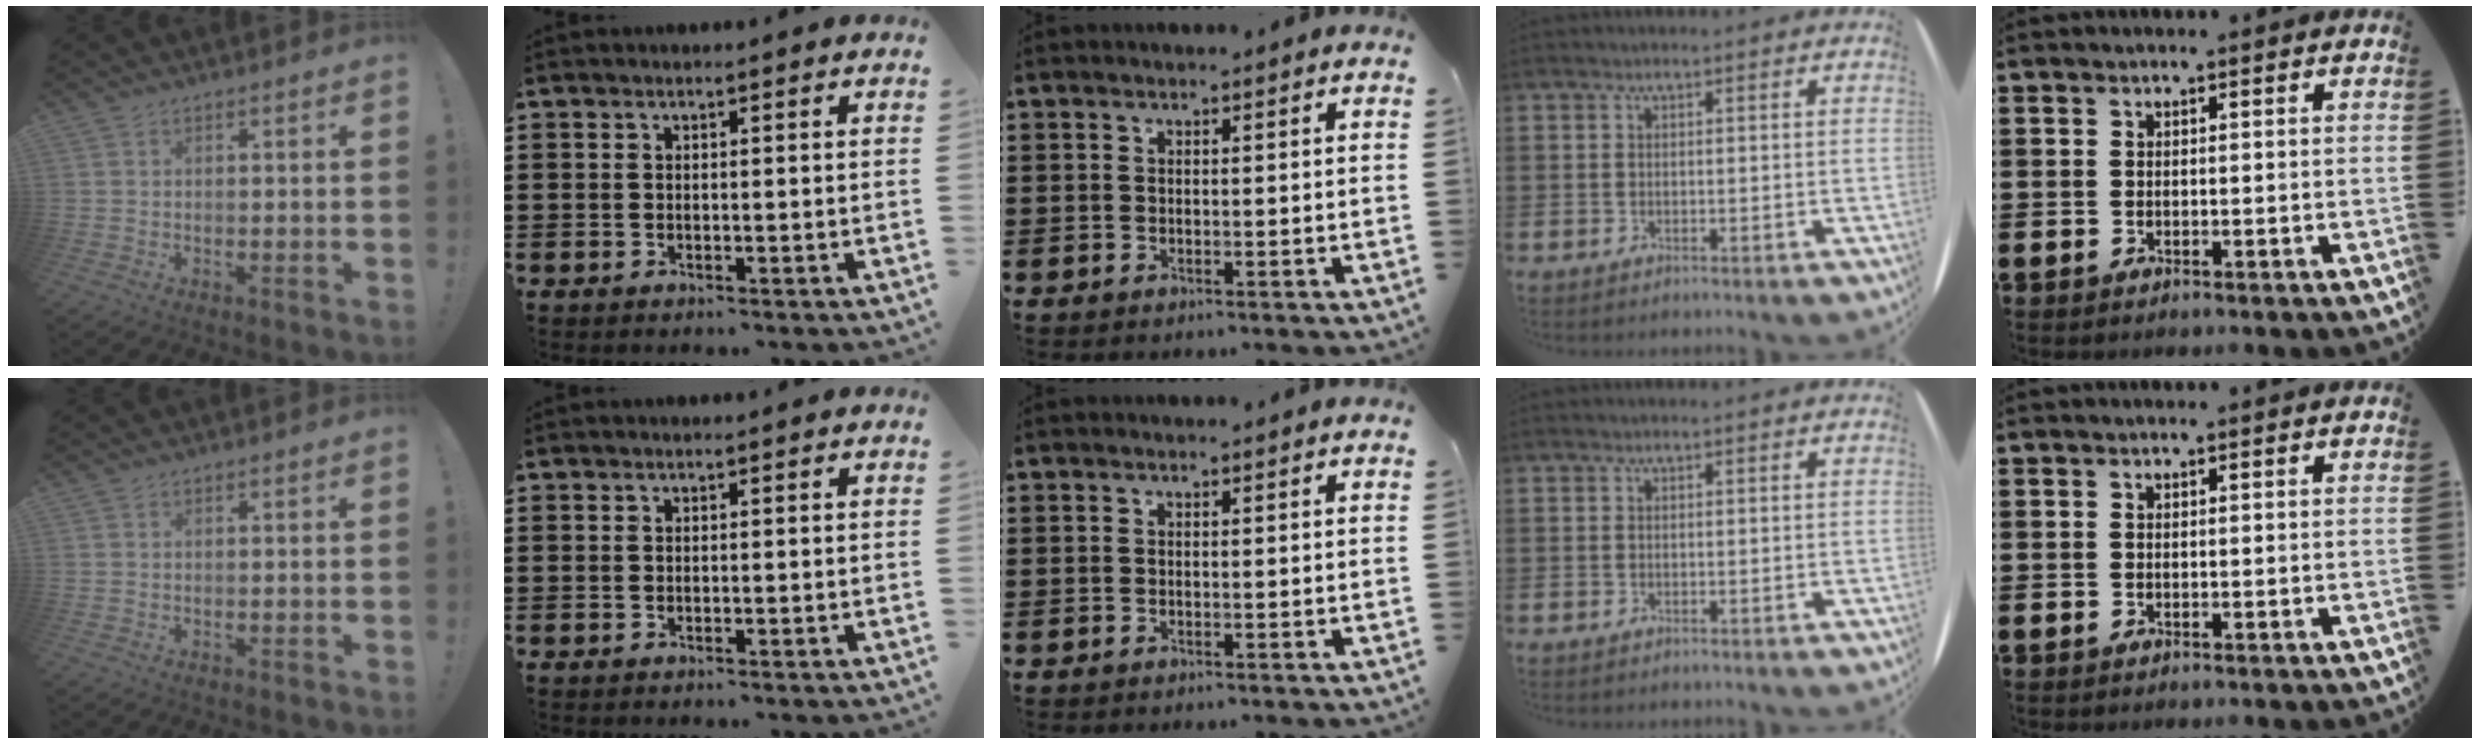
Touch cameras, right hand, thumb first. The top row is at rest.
{}